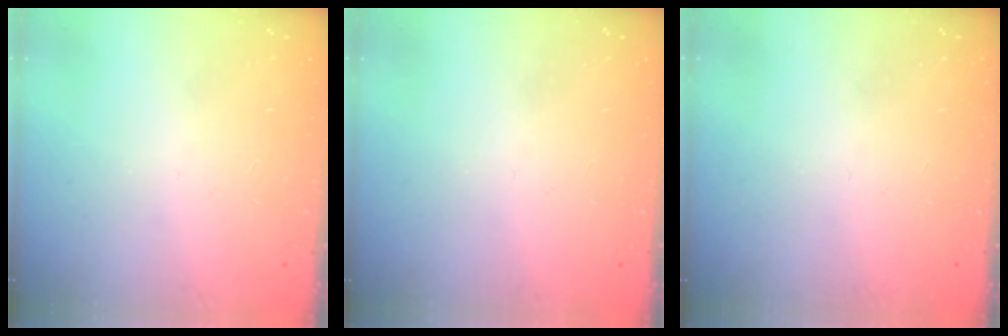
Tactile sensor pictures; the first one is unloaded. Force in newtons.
{"total": 0.0}
{"total": 0.0}